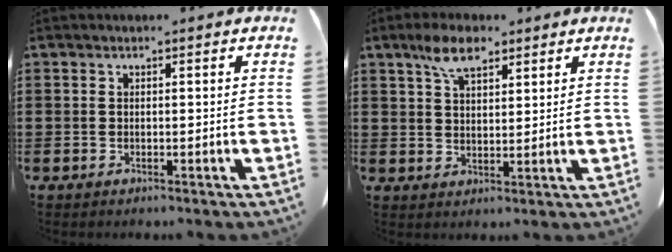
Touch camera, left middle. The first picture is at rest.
{"total": 6.0, "force": [3.9, 2.6, 3.7], "torque": [-0.083, 0.006, 0.072]}